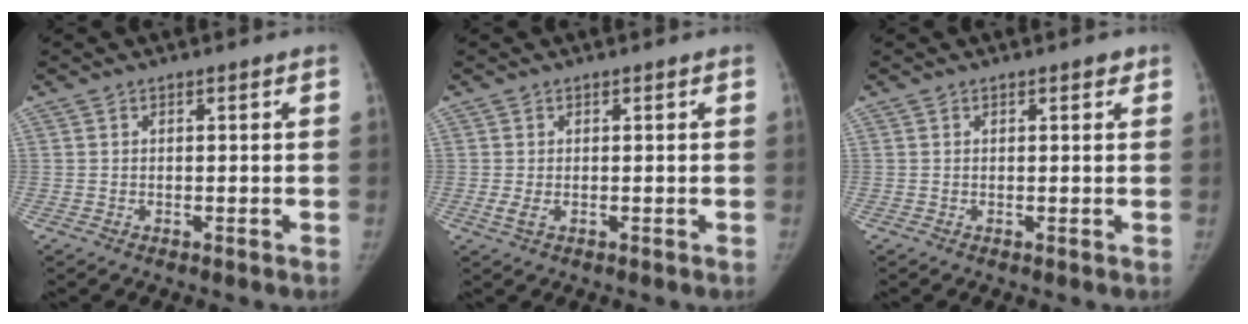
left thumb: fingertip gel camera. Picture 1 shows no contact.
{"total": 1.7, "force": [-0.1, 1.0, 1.3], "torque": [-0.034, -0.006, -0.001]}
{"total": 1.2, "force": [0.7, 0.6, 0.7], "torque": [-0.002, -0.001, 0.005]}